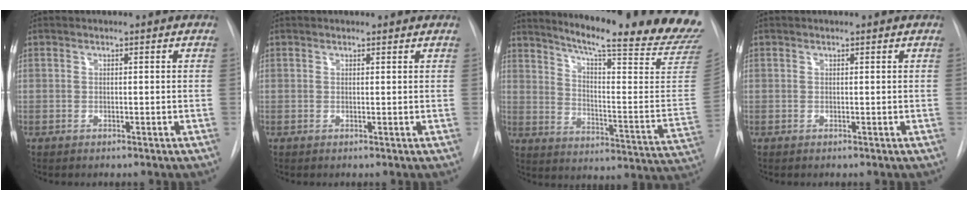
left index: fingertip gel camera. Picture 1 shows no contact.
{"total": 1.0, "force": [0.8, 0.5, 0.1], "torque": [-0.006, 0.004, 0.005]}
{"total": 25.7, "force": [22.1, 0.1, 13.0], "torque": [-0.193, -0.121, 0.274]}
{"total": 0.0}